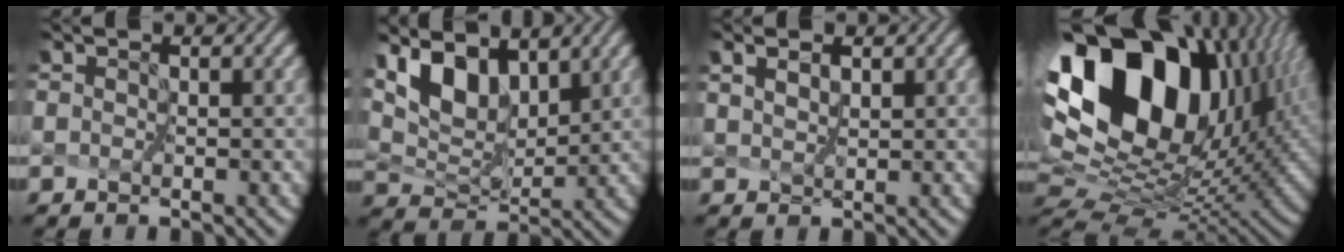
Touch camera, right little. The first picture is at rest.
{"total": 6.1, "force": [4.5, 2.3, 3.4], "torque": [-0.078, 0.003, 0.089]}
{"total": 1.2, "force": [1.1, 0.0, 0.5], "torque": [-0.012, 0.003, 0.029]}
{"total": 18.0, "force": [6.8, 10.4, 13.0], "torque": [-0.253, 0.025, 0.130]}